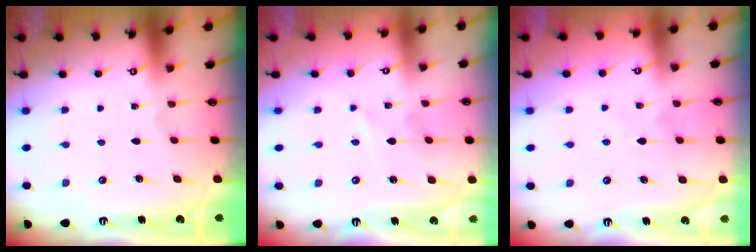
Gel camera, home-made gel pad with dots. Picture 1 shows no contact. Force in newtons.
{"total": 1.4, "press": 1.4, "slide": 0.2}
{"total": 4.2, "press": 4.2, "slide": 0.4}